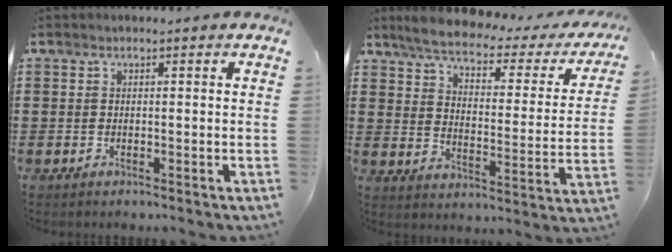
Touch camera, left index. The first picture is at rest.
{"total": 4.4, "force": [3.8, 1.0, 2.0], "torque": [-0.061, -0.023, 0.057]}